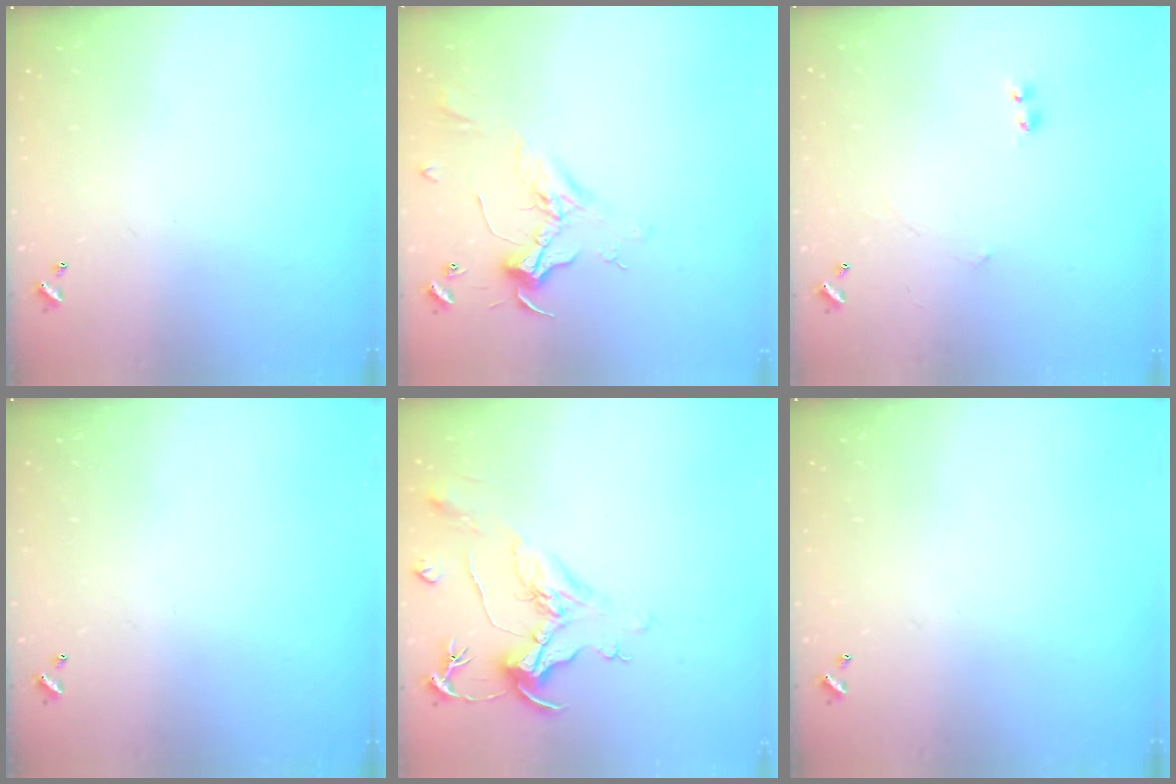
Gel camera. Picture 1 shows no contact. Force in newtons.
{"total": 2.3, "press": 2.2, "slide": 0.7}
{"total": 2.3, "press": 2.3, "slide": 0.3}
{"total": 0.0}
{"total": 2.2, "press": 1.7, "slide": 1.4}
{"total": 0.0}